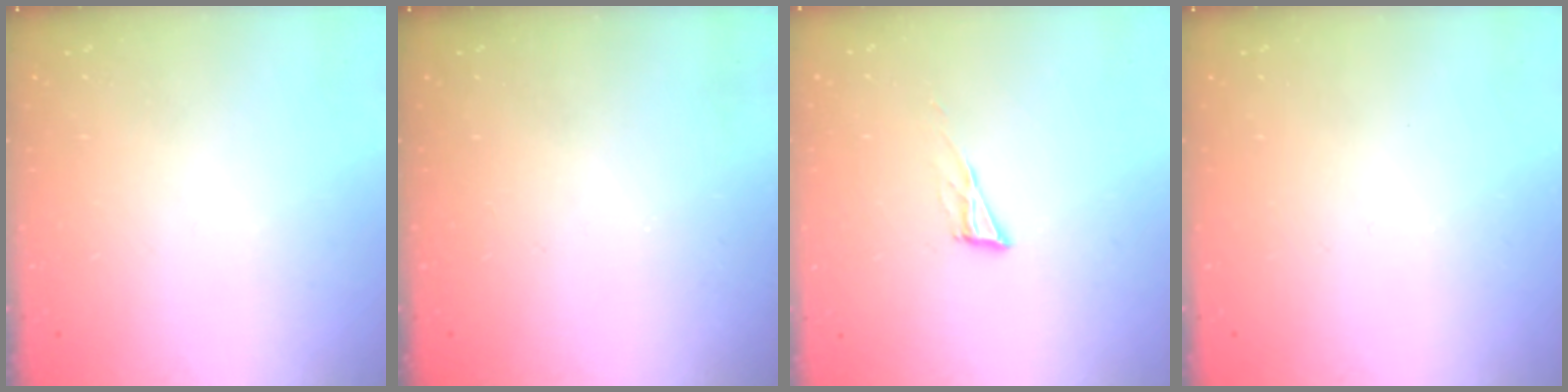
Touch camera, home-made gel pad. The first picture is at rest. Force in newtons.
{"total": 0.0}
{"total": 7.0, "press": 6.9, "slide": 0.9}
{"total": 0.0}